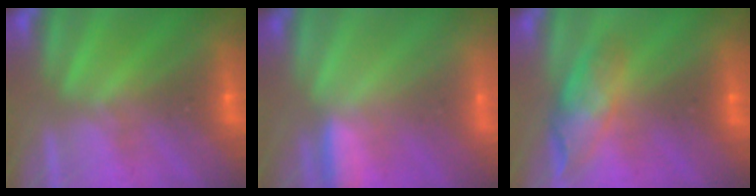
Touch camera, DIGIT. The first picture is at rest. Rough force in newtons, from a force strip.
{"total": 2.9}
{"total": 4.7}